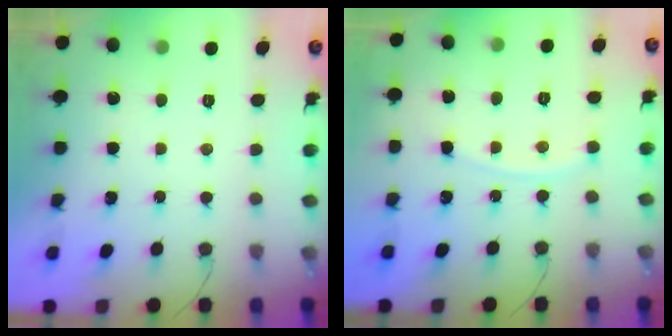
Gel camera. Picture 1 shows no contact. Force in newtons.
{"total": 4.3, "press": 4.3, "slide": 0.2}